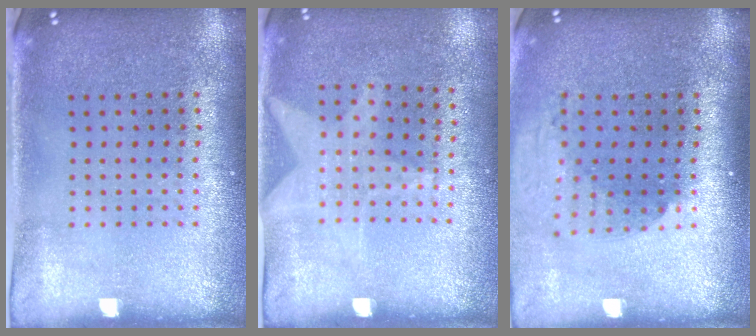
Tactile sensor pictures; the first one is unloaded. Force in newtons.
{"total": 1.1, "press": 0.9, "slide": 0.7}
{"total": 1.9, "press": 1.4, "slide": 1.3}